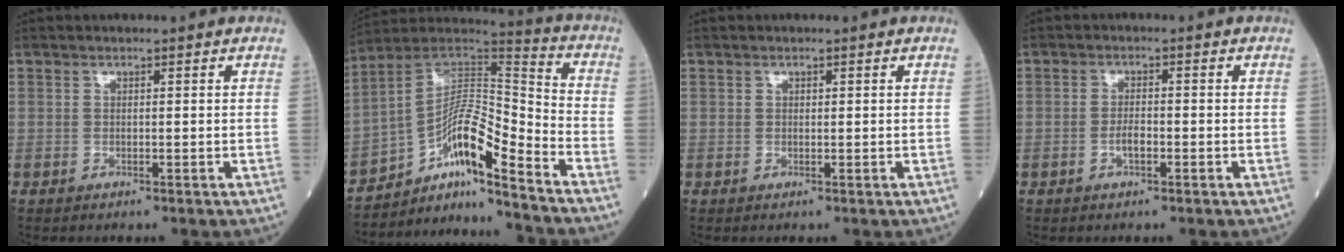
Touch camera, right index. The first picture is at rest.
{"total": 14.3, "force": [-9.7, 1.1, 10.4], "torque": [-0.184, 0.027, -0.165]}
{"total": 0.0}
{"total": 2.1, "force": [-0.8, 0.7, 1.8], "torque": [-0.033, 0.003, -0.013]}